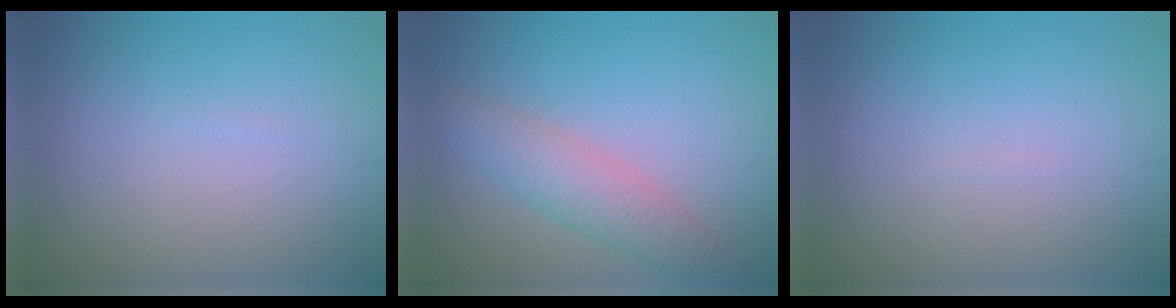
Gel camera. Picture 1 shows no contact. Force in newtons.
{"total": 3.5, "press": 3.5, "slide": 0.2}
{"total": 0.0}